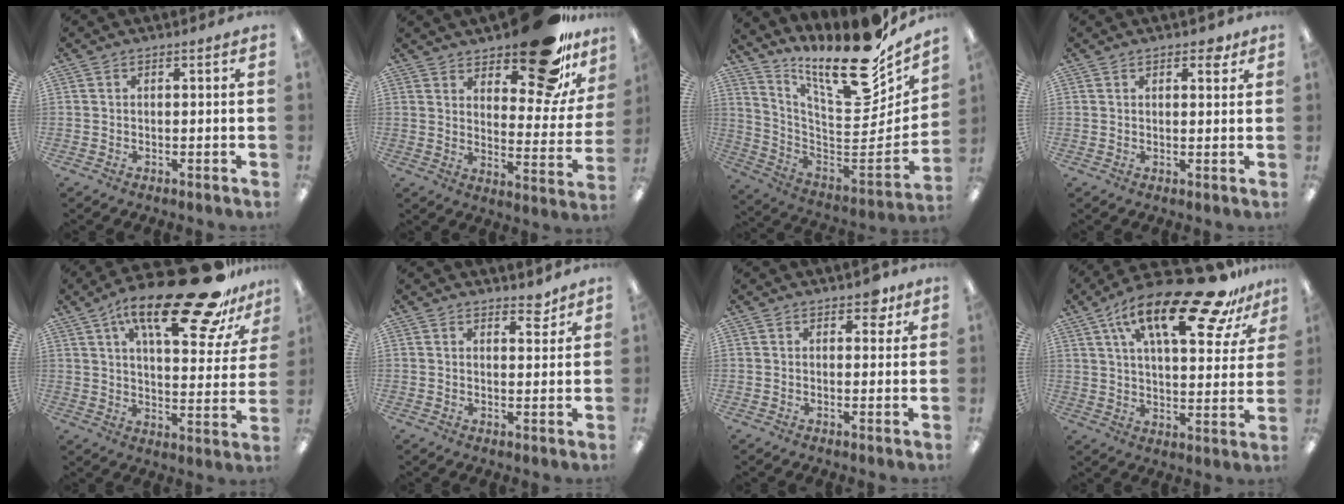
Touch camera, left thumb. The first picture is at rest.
{"total": 19.1, "force": [14.1, 6.8, 11.1], "torque": [-0.150, -0.094, 0.232]}
{"total": 21.2, "force": [16.4, 5.0, 12.4], "torque": [-0.164, -0.145, 0.264]}
{"total": 3.0, "force": [2.0, 1.4, 1.7], "torque": [-0.013, -0.006, 0.030]}
{"total": 26.6, "force": [17.4, 8.7, 18.1], "torque": [-0.269, -0.105, 0.275]}
{"total": 3.7, "force": [3.1, 1.6, 1.2], "torque": [0.004, -0.022, 0.051]}
{"total": 4.0, "force": [2.4, 2.3, 2.2], "torque": [-0.015, -0.005, 0.037]}
{"total": 24.5, "force": [15.0, 8.8, 17.3], "torque": [-0.266, -0.086, 0.244]}